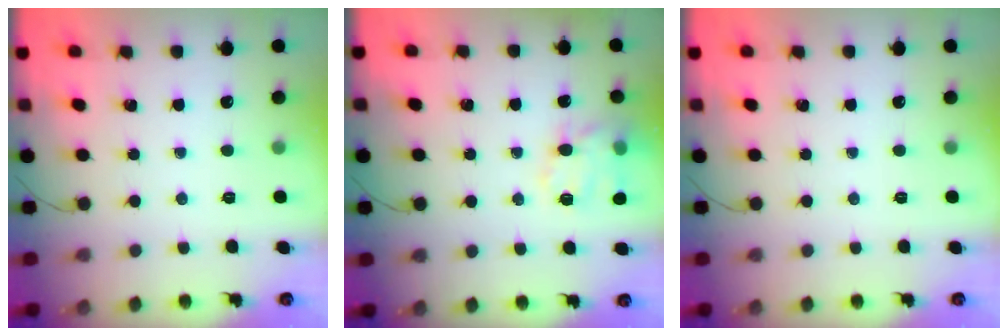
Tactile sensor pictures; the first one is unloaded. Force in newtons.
{"total": 15.8, "press": 15.7, "slide": 2.2}
{"total": 0.0}